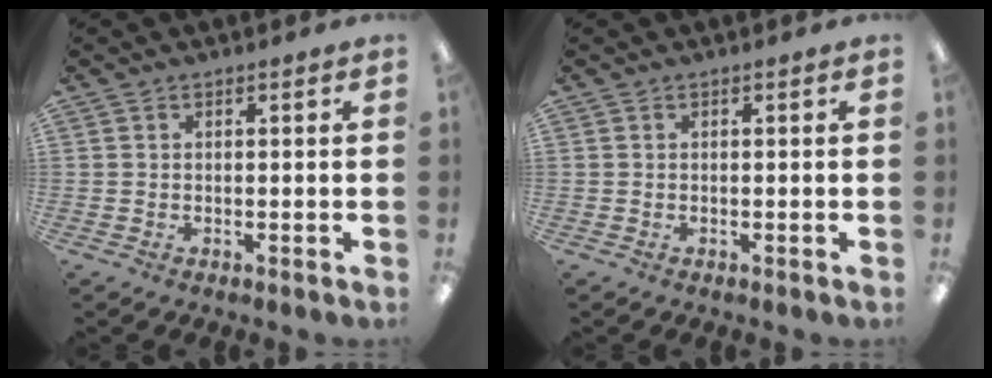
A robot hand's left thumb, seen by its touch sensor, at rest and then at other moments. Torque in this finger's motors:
{"motor_torque": [0.00, 0.00, 0.13, -0.01, 0.00]}